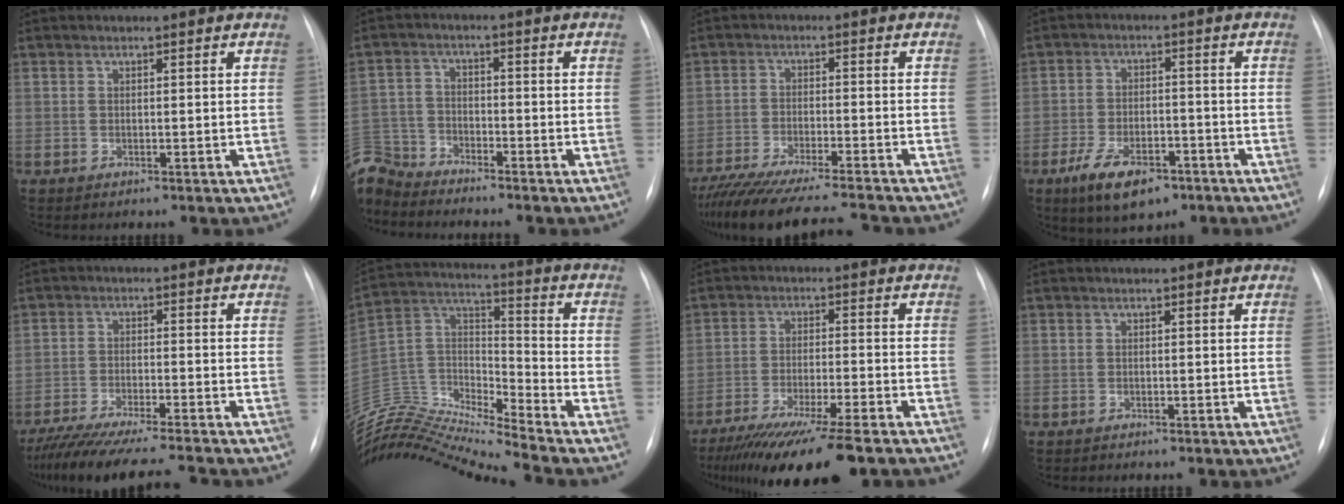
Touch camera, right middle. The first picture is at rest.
{"total": 7.6, "force": [-7.4, 1.7, 0.1], "torque": [-0.009, 0.002, -0.151]}
{"total": 17.5, "force": [-15.5, 0.4, 8.1], "torque": [-0.143, -0.042, -0.236]}
{"total": 9.0, "force": [-5.3, 4.0, 6.0], "torque": [-0.117, -0.010, -0.083]}
{"total": 15.6, "force": [-13.7, -0.1, 7.5], "torque": [-0.122, -0.038, -0.210]}
{"total": 19.6, "force": [-18.9, -1.5, 5.2], "torque": [-0.090, 0.035, -0.336]}
{"total": 17.4, "force": [-13.8, 1.3, 10.6], "torque": [-0.160, -0.036, -0.214]}
{"total": 0.9, "force": [-0.7, 0.1, 0.5], "torque": [-0.015, -0.004, -0.005]}